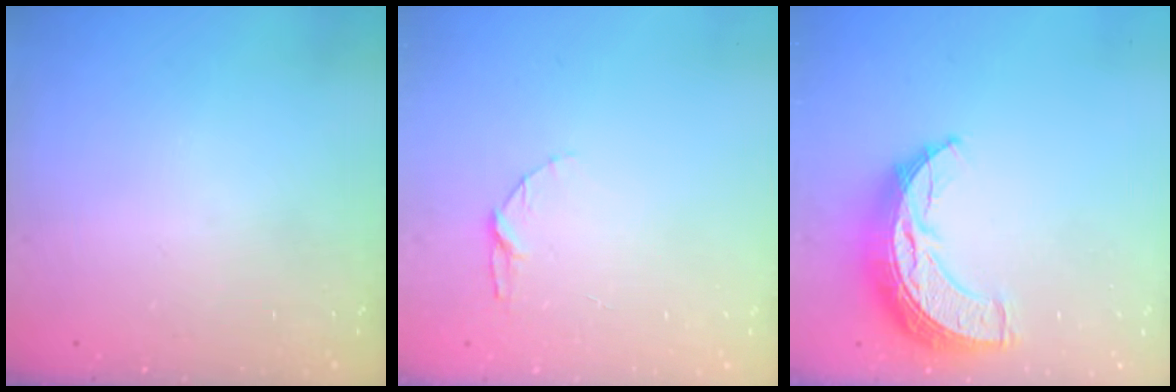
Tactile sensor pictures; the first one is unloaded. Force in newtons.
{"total": 5.2, "press": 5.2, "slide": 0.6}
{"total": 14.1, "press": 14.1, "slide": 0.6}